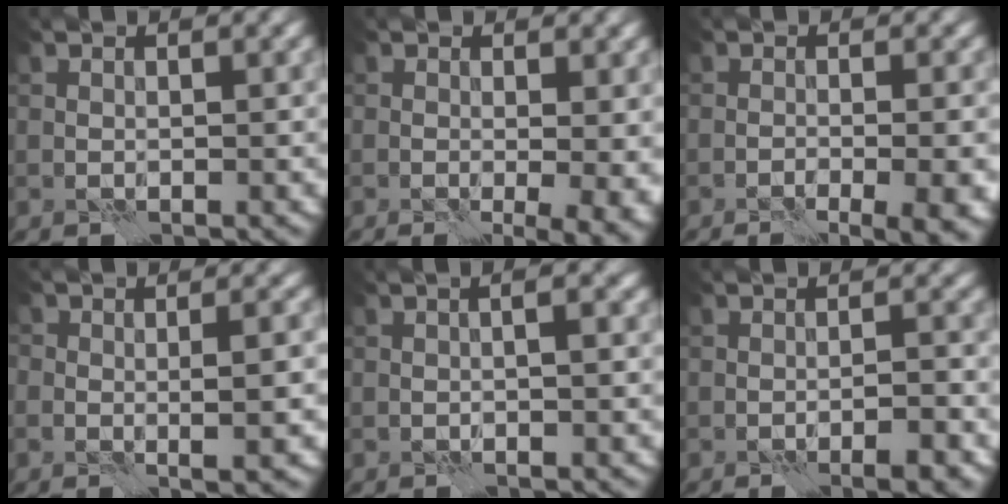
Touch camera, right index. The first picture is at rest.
{"total": 5.4, "force": [0.0, 2.1, 5.0], "torque": [-0.037, -0.012, 0.006]}
{"total": 6.3, "force": [-1.8, 2.1, 5.6], "torque": [-0.044, -0.004, -0.017]}
{"total": 2.7, "force": [-0.3, 0.9, 2.5], "torque": [-0.034, 0.000, -0.007]}
{"total": 2.7, "force": [0.3, 0.9, 2.5], "torque": [-0.009, 0.010, -0.009]}
{"total": 2.6, "force": [-1.1, 0.3, 2.3], "torque": [-0.030, 0.001, -0.017]}